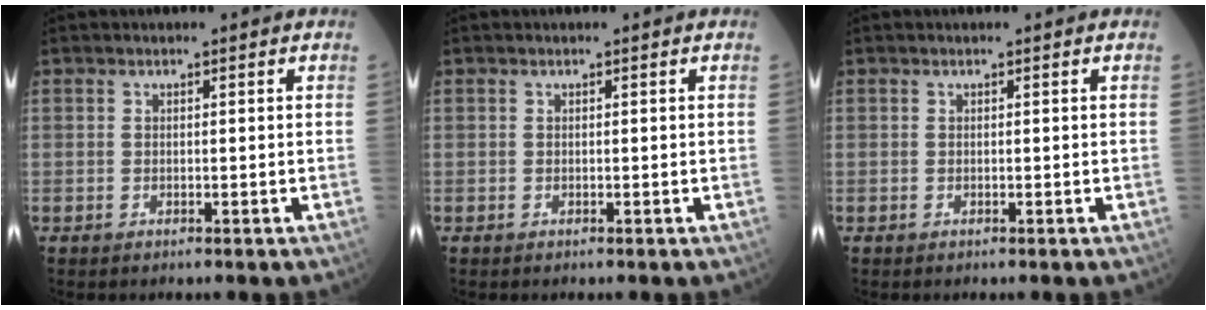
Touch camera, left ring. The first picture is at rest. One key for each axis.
{"total": 0.0}
{"total": 0.0}